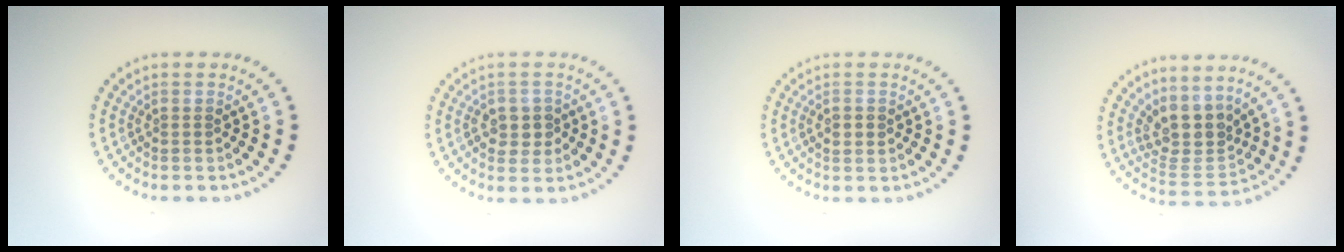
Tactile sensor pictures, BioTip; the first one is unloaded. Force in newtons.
{"total": 1.9, "press": 1.8, "slide": 0.2}
{"total": 1.7, "press": 1.7, "slide": 0.1}
{"total": 4.0, "press": 3.1, "slide": 2.5}